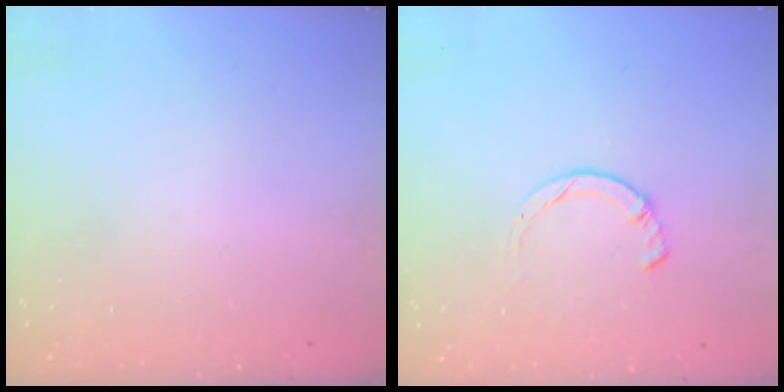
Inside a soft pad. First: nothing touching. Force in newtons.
{"total": 3.0, "press": 3.0, "slide": 0.4}